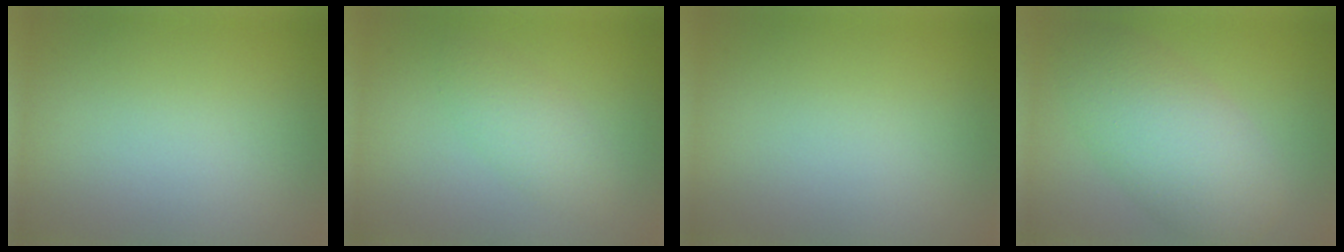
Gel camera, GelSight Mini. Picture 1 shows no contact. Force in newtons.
{"total": 2.2, "press": 2.2, "slide": 0.1}
{"total": 0.0}
{"total": 6.4, "press": 6.4, "slide": 0.0}